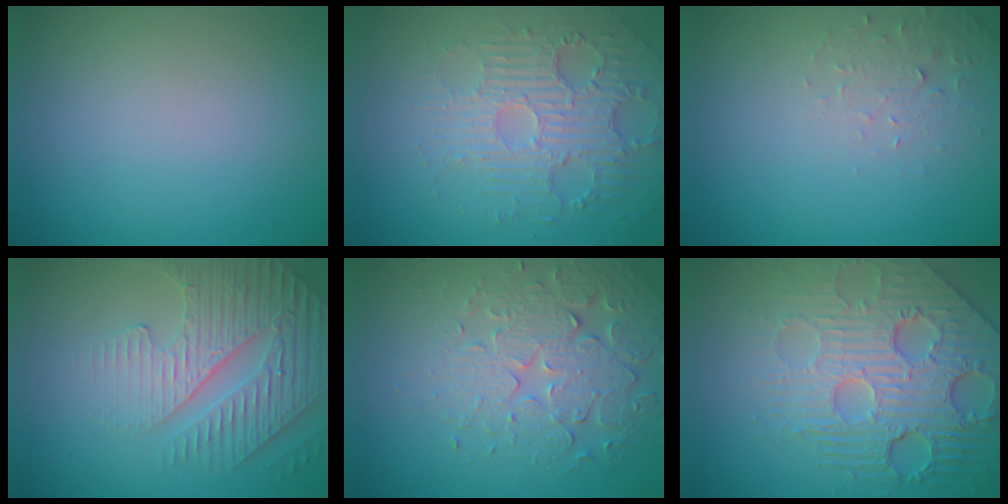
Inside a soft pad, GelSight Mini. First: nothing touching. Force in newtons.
{"total": 4.2, "press": 3.7, "slide": 1.9}
{"total": 1.9, "press": 1.8, "slide": 0.4}
{"total": 4.2, "press": 4.0, "slide": 1.4}
{"total": 5.0, "press": 4.4, "slide": 2.5}
{"total": 8.2, "press": 5.8, "slide": 5.9}